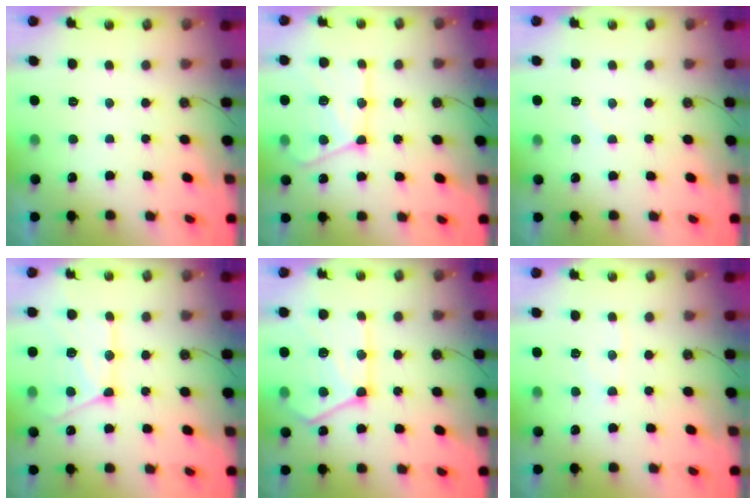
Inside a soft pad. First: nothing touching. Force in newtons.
{"total": 18.4, "press": 18.3, "slide": 1.4}
{"total": 3.2, "press": 3.2, "slide": 0.5}
{"total": 15.4, "press": 15.4, "slide": 1.0}
{"total": 19.9, "press": 19.8, "slide": 1.5}
{"total": 4.8, "press": 4.8, "slide": 0.6}